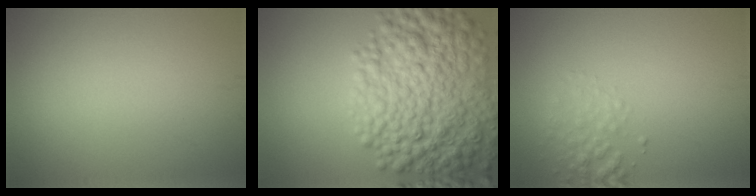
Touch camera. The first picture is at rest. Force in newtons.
{"total": 10.5, "press": 10.4, "slide": 0.3}
{"total": 1.8, "press": 1.8, "slide": 0.1}